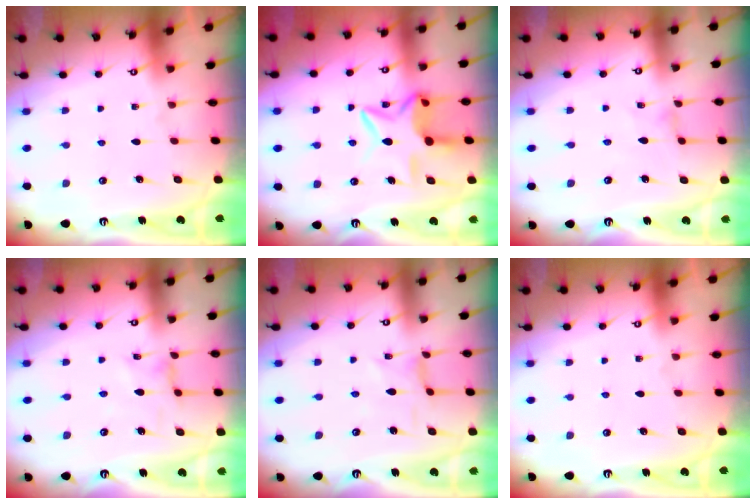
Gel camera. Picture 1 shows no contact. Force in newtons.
{"total": 9.9, "press": 9.8, "slide": 1.4}
{"total": 0.0}
{"total": 0.0}
{"total": 0.9, "press": 0.9, "slide": 0.3}
{"total": 0.0}